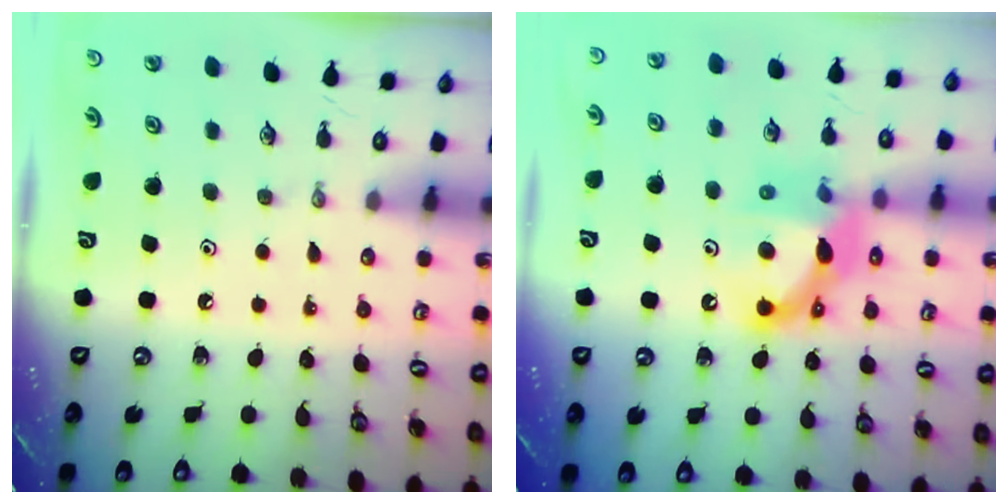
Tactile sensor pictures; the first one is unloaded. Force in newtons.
{"total": 12.3, "press": 12.2, "slide": 1.5}